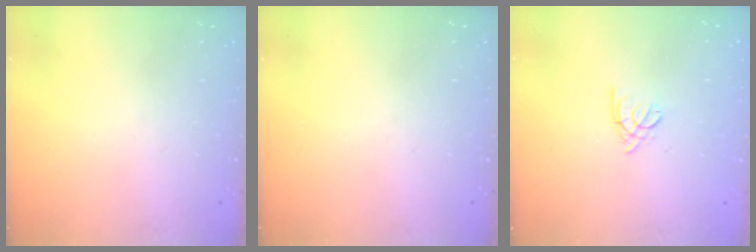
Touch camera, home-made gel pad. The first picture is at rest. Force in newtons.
{"total": 0.0}
{"total": 1.7, "press": 1.7, "slide": 0.4}